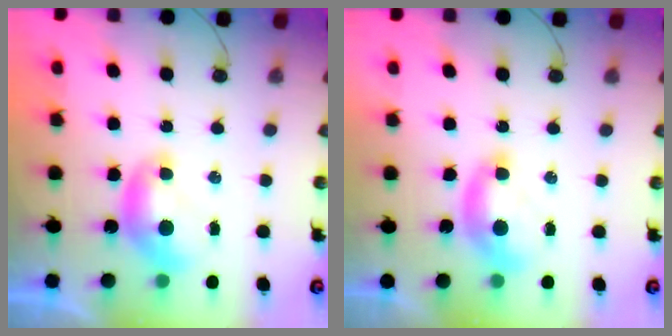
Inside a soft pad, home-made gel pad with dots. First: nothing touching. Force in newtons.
{"total": 1.7, "press": 1.7, "slide": 0.5}